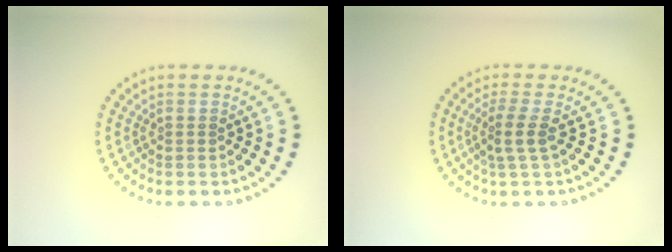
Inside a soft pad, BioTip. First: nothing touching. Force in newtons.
{"total": 2.0, "press": 1.4, "slide": 1.4}